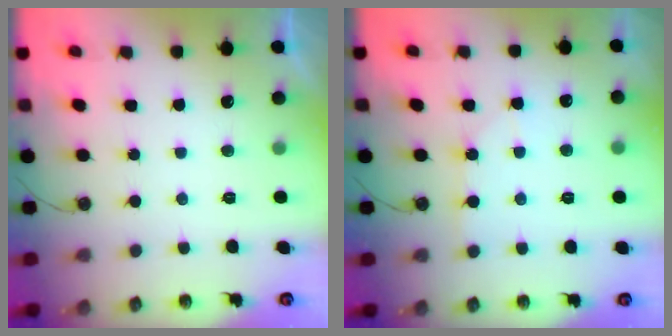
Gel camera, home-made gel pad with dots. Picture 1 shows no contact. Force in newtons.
{"total": 3.9, "press": 3.9, "slide": 0.5}